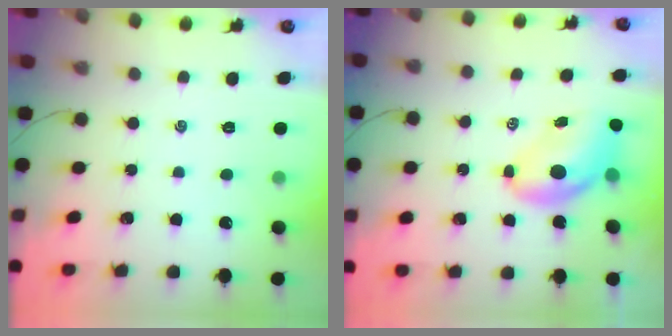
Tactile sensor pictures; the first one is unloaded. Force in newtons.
{"total": 7.9, "press": 7.7, "slide": 1.7}